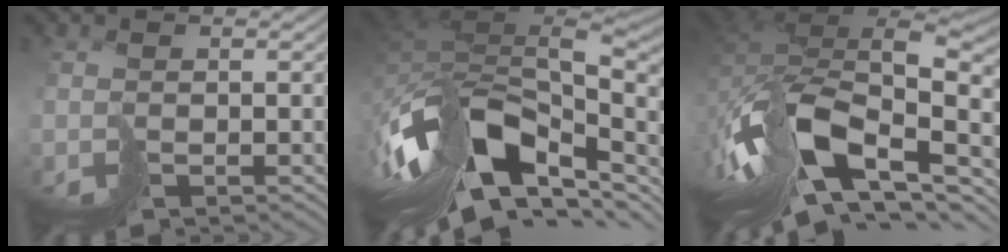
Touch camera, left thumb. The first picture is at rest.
{"total": 19.3, "force": [-6.9, 10.3, 14.8], "torque": [-0.327, -0.016, -0.117]}
{"total": 17.4, "force": [-7.0, 9.0, 13.2], "torque": [-0.298, -0.013, -0.128]}